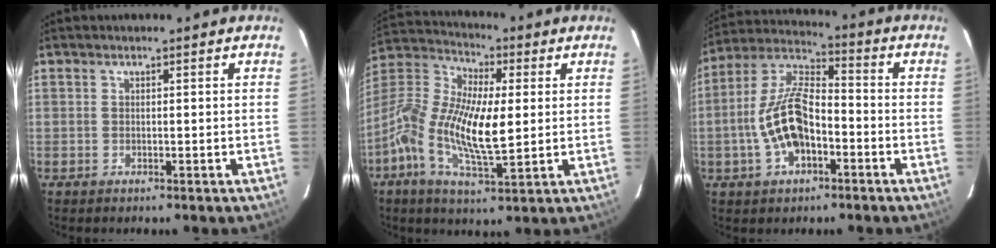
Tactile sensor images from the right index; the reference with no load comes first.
{"total": 16.4, "force": [-1.3, 6.2, 15.1], "torque": [-0.297, 0.005, -0.037]}
{"total": 13.4, "force": [-4.0, 6.5, 11.0], "torque": [-0.232, 0.010, -0.072]}